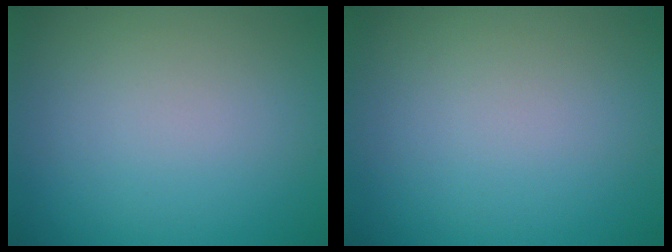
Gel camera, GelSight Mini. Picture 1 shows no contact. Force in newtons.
{"total": 0.0}